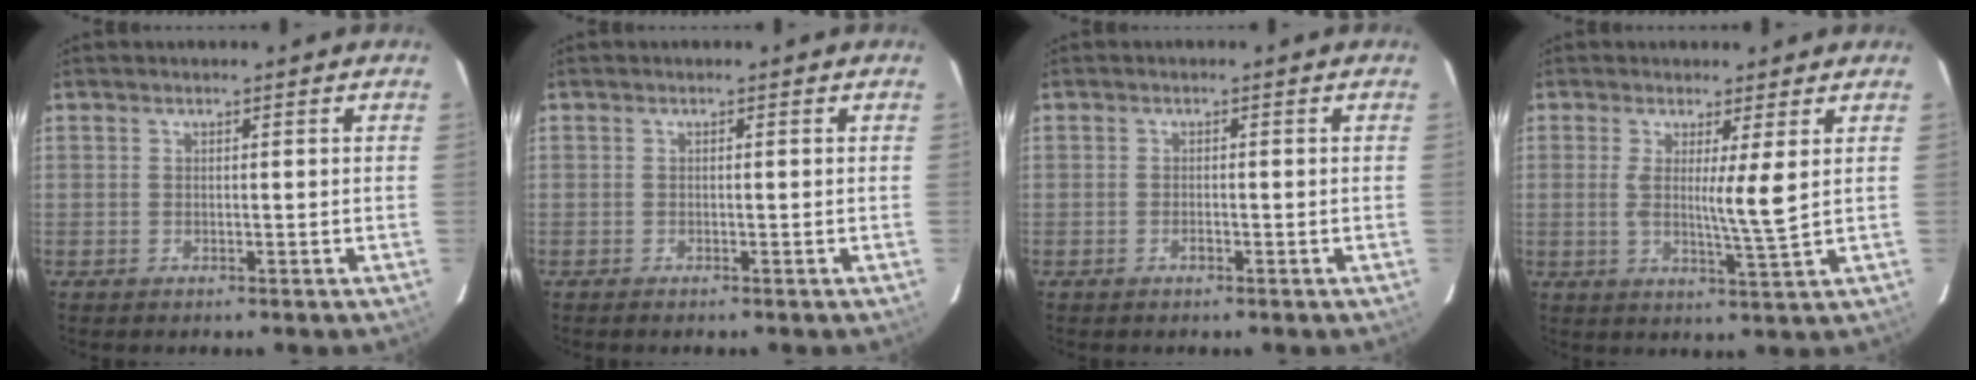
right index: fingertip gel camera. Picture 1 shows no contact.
{"total": 0.9, "force": [-0.7, 0.1, 0.5], "torque": [-0.009, -0.002, -0.009]}
{"total": 0.9, "force": [-0.5, 0.2, 0.6], "torque": [-0.016, 0.000, -0.008]}
{"total": 5.4, "force": [1.0, -0.7, 5.2], "torque": [-0.092, -0.017, 0.018]}